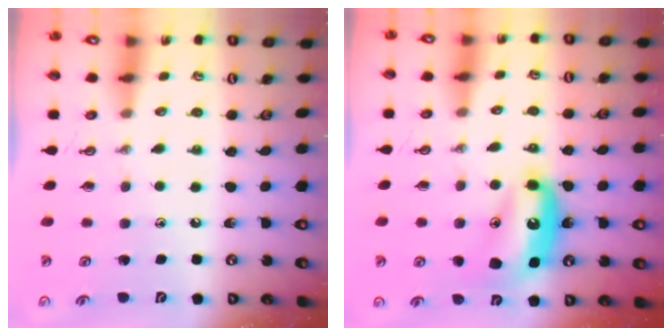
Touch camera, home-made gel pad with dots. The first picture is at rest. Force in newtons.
{"total": 12.6, "press": 12.5, "slide": 1.1}